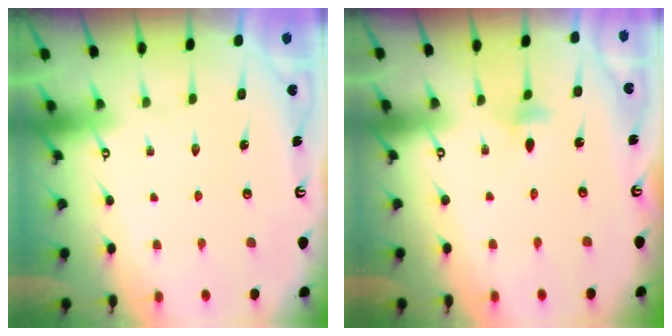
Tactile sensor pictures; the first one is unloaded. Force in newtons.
{"total": 2.8, "press": 2.7, "slide": 0.4}